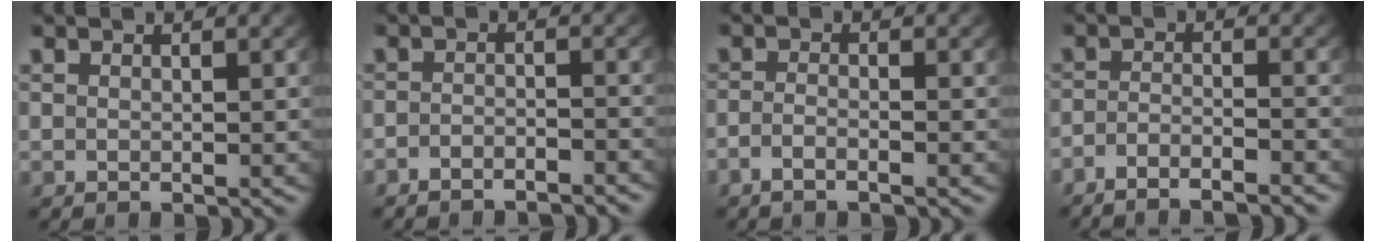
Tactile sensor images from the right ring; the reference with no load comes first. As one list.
[{"total": 3.3, "force": [-3.2, 0.7, 0.4], "torque": [-0.007, -0.009, -0.054]}, {"total": 2.1, "force": [-1.7, 0.2, 1.2], "torque": [-0.033, -0.008, -0.028]}, {"total": 4.4, "force": [-4.1, 0.8, 1.3], "torque": [-0.023, -0.011, -0.067]}]